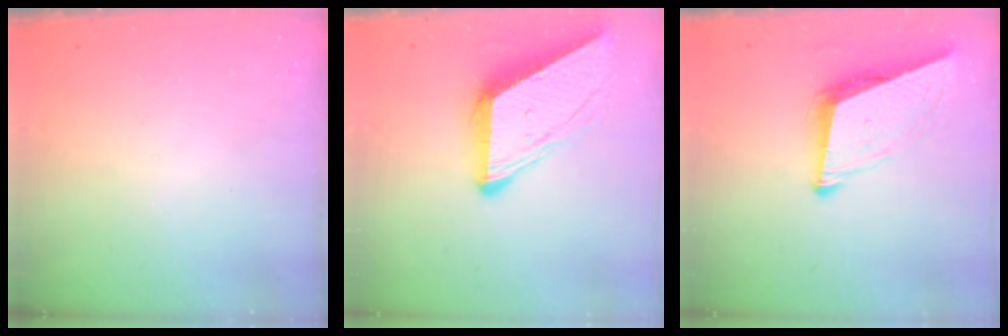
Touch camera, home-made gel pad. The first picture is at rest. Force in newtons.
{"total": 10.3, "press": 10.3, "slide": 0.9}
{"total": 8.7, "press": 8.4, "slide": 2.4}